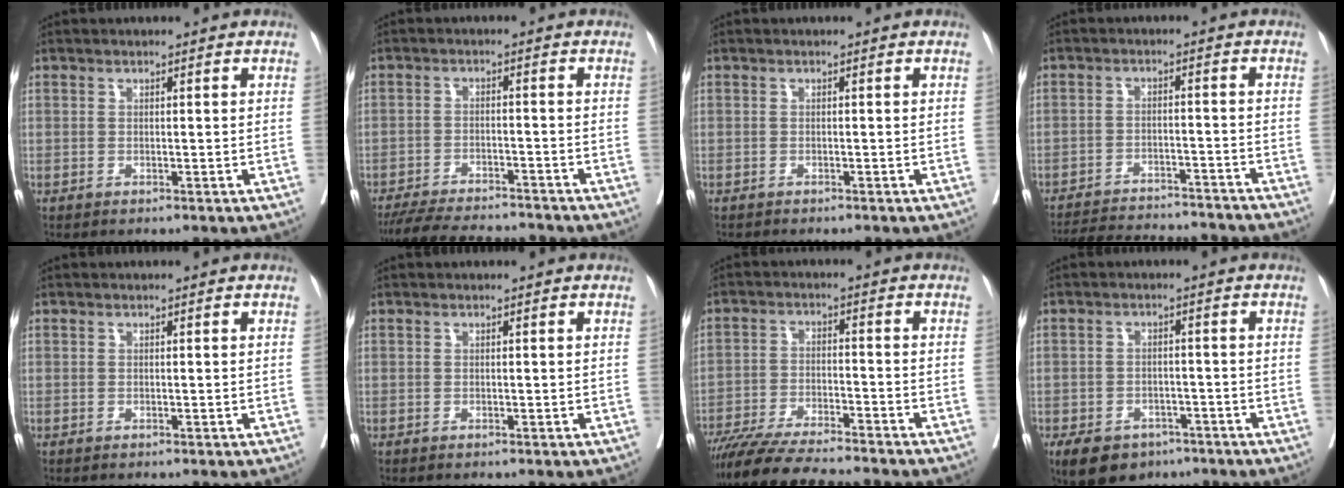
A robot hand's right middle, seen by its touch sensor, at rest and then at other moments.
{"total": 12.6, "force": [-11.7, 1.8, 4.3], "torque": [-0.073, -0.006, -0.171]}
{"total": 1.2, "force": [-1.1, 0.2, 0.4], "torque": [-0.009, -0.002, -0.015]}
{"total": 17.4, "force": [-16.4, 2.4, 5.5], "torque": [-0.111, -0.011, -0.220]}
{"total": 0.0}
{"total": 0.0}
{"total": 14.3, "force": [-12.7, 0.7, 6.6], "torque": [-0.102, -0.021, -0.203]}
{"total": 8.9, "force": [-5.9, 5.6, 3.6], "torque": [-0.069, 0.000, -0.087]}